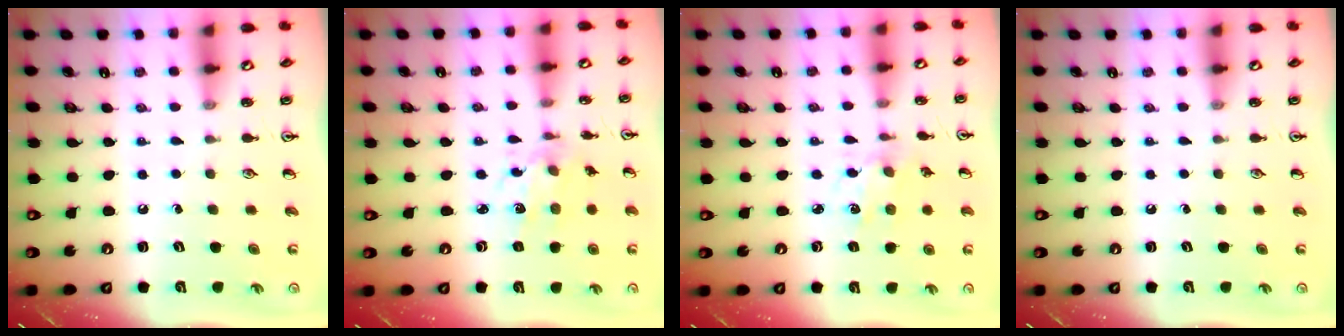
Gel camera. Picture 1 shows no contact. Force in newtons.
{"total": 4.7, "press": 4.5, "slide": 1.3}
{"total": 1.9, "press": 1.8, "slide": 0.5}
{"total": 0.0}